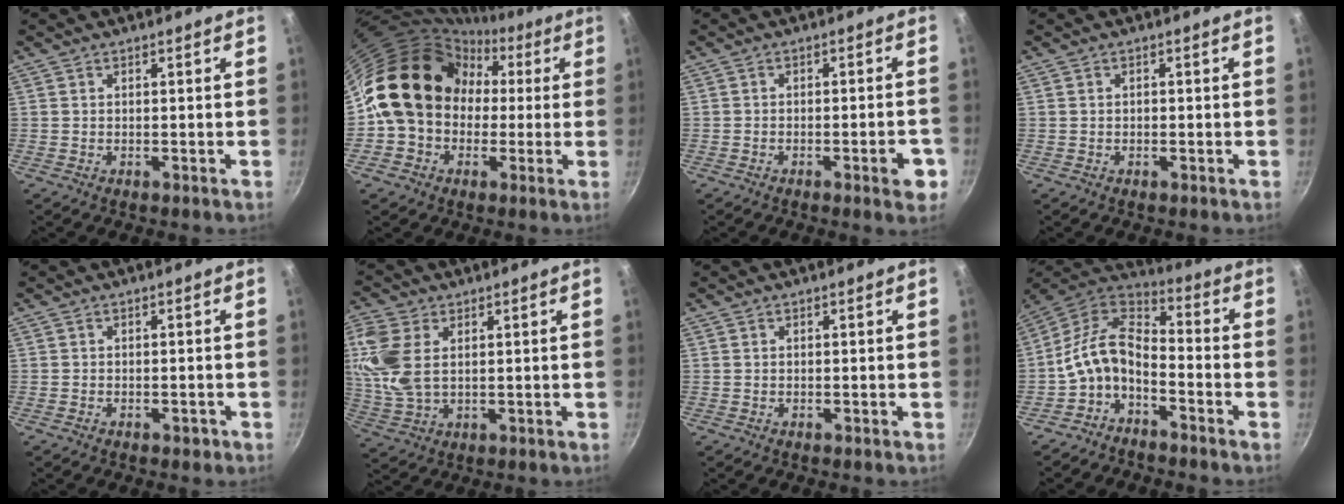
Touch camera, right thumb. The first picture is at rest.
{"total": 19.3, "force": [0.5, 16.3, 10.2], "torque": [-0.144, 0.061, 0.000]}
{"total": 5.2, "force": [-2.3, 1.5, 4.5], "torque": [-0.044, 0.013, -0.028]}
{"total": 0.6, "force": [0.0, 0.4, 0.4], "torque": [-0.006, 0.004, 0.000]}
{"total": 1.2, "force": [-0.7, 0.7, 0.6], "torque": [-0.007, 0.010, -0.004]}
{"total": 10.4, "force": [2.4, 6.3, 7.9], "torque": [-0.172, -0.002, 0.053]}
{"total": 0.0}
{"total": 13.2, "force": [-4.5, 7.6, 9.8], "torque": [-0.182, 0.062, -0.100]}